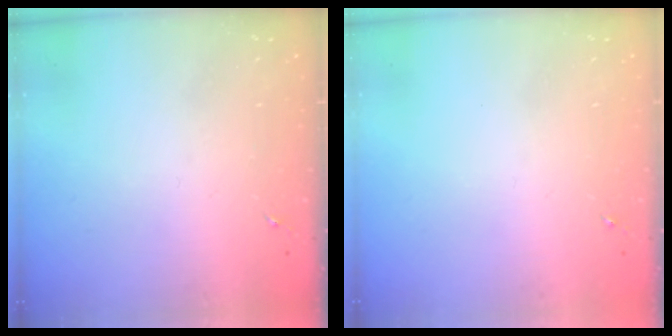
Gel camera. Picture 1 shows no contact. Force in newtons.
{"total": 0.0}